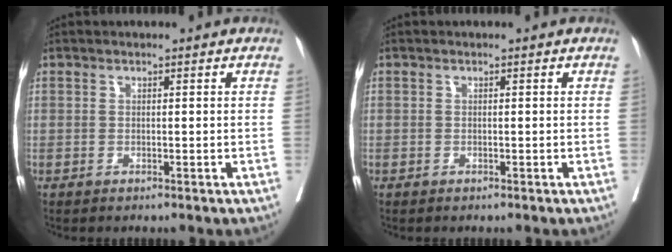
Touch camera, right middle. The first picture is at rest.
{"total": 0.6, "force": [-0.2, 0.6, -0.1], "torque": [0.004, 0.006, -0.006]}